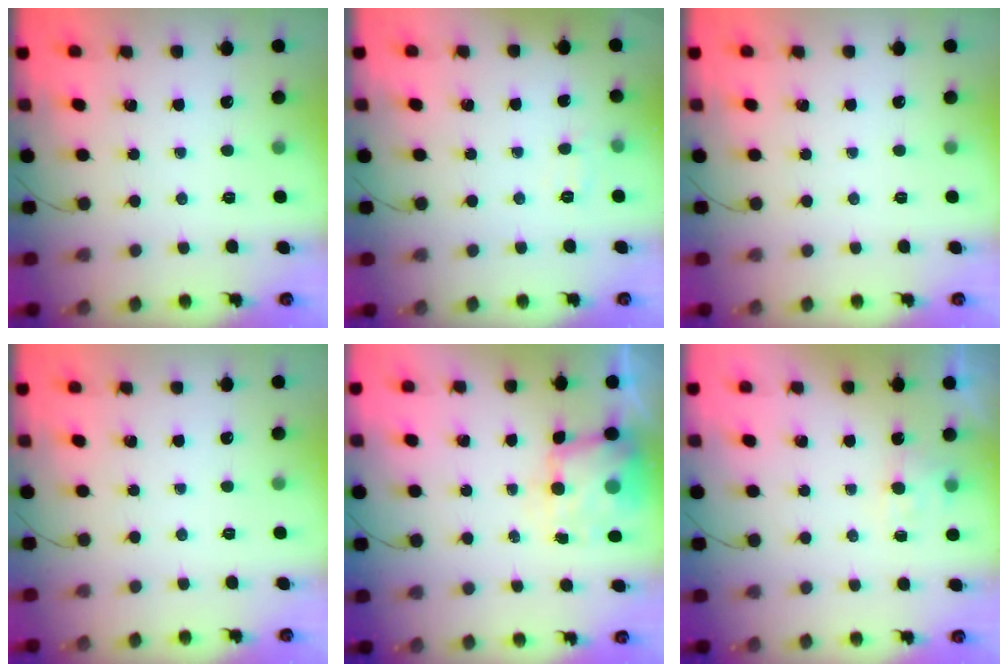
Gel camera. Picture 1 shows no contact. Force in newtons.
{"total": 5.6, "press": 5.3, "slide": 1.7}
{"total": 0.0}
{"total": 0.0}
{"total": 7.7, "press": 7.4, "slide": 1.8}
{"total": 2.6, "press": 2.4, "slide": 1.1}